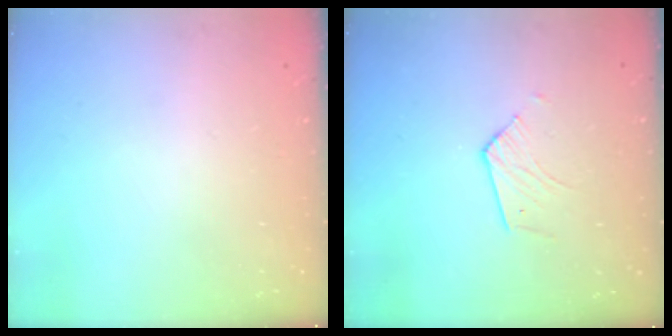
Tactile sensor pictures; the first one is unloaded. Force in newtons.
{"total": 5.8, "press": 5.8, "slide": 0.5}